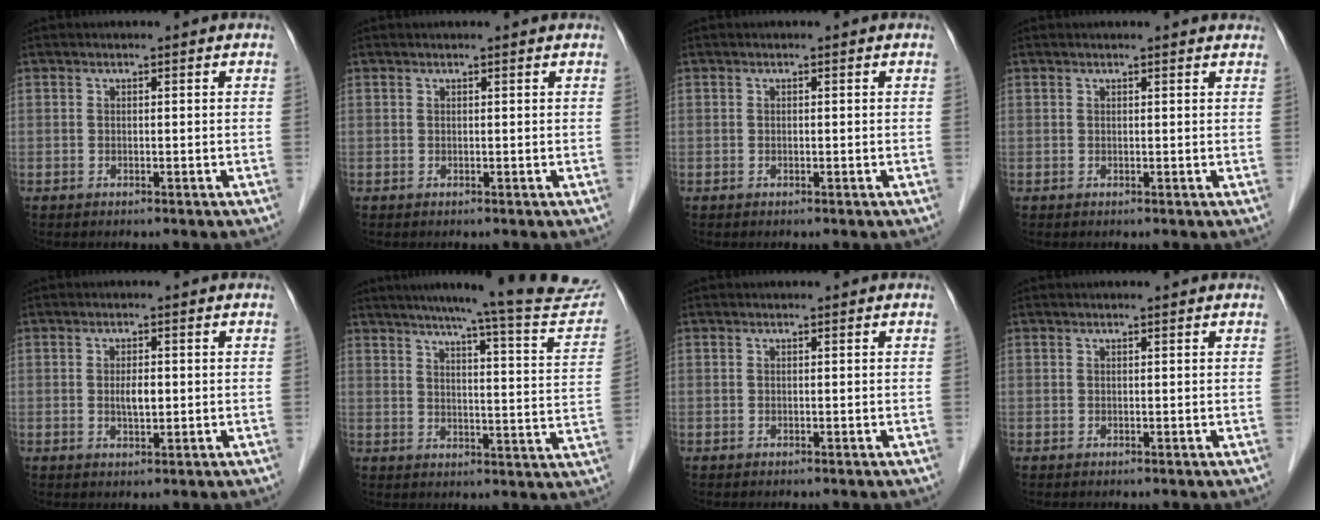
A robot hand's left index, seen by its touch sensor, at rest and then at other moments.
{"total": 0.6, "force": [0.5, -0.1, 0.3], "torque": [-0.009, 0.001, 0.007]}
{"total": 0.0}
{"total": 2.9, "force": [2.7, 0.4, 0.9], "torque": [-0.014, 0.003, 0.018]}
{"total": 2.6, "force": [0.0, 1.0, 2.4], "torque": [-0.045, 0.000, 0.001]}
{"total": 21.7, "force": [20.0, 0.3, 8.6], "torque": [-0.116, -0.071, 0.234]}
{"total": 0.0}
{"total": 0.0}